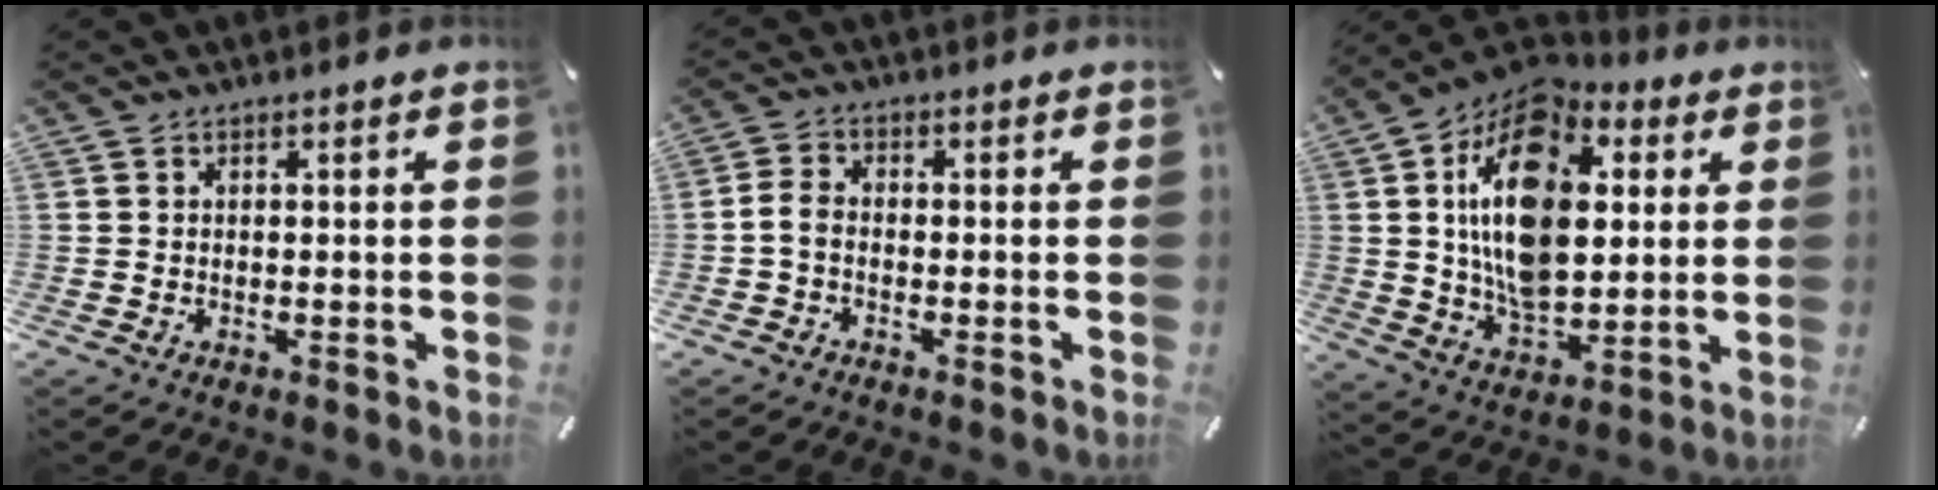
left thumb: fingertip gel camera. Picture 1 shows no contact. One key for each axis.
{"total": 2.9, "fx": -1.3, "fy": 1.7, "fz": 2.0, "tx": -0.048, "ty": 0.005, "tz": -0.028}
{"total": 20.6, "fx": 5.1, "fy": 13.6, "fz": 14.6, "tx": -0.291, "ty": -0.019, "tz": 0.082}